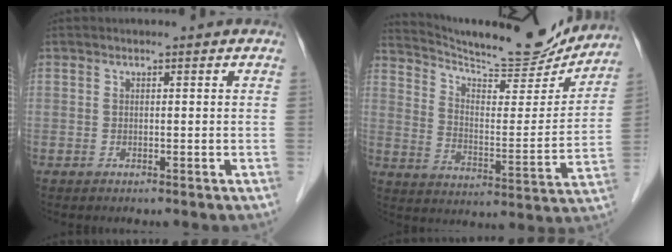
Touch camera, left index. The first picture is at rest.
{"total": 20.9, "force": [19.5, 2.4, 7.1], "torque": [-0.121, -0.033, 0.278]}